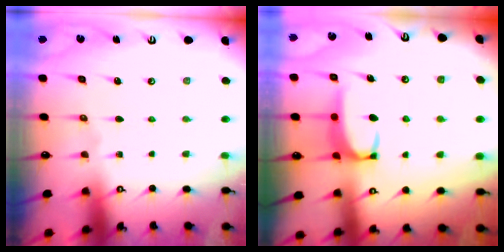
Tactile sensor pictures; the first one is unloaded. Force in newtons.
{"total": 2.5, "press": 2.5, "slide": 0.5}